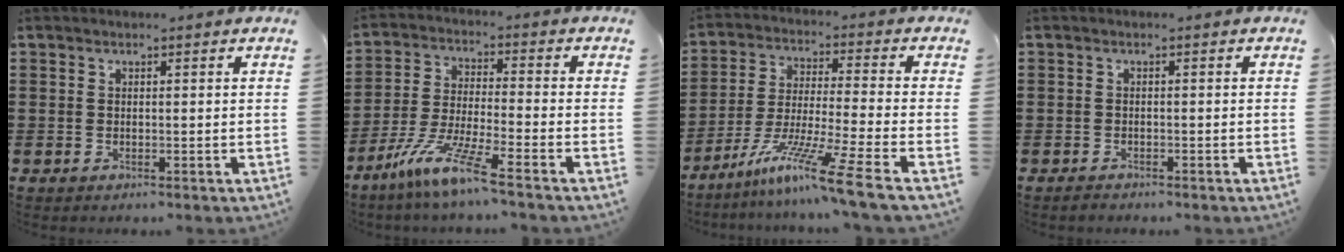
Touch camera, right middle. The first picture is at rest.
{"total": 8.9, "force": [-6.7, -0.1, 5.8], "torque": [-0.131, -0.016, -0.136]}
{"total": 11.7, "force": [-8.4, -0.6, 8.1], "torque": [-0.158, -0.004, -0.168]}
{"total": 0.8, "force": [-0.7, 0.3, 0.1], "torque": [-0.003, 0.001, -0.016]}